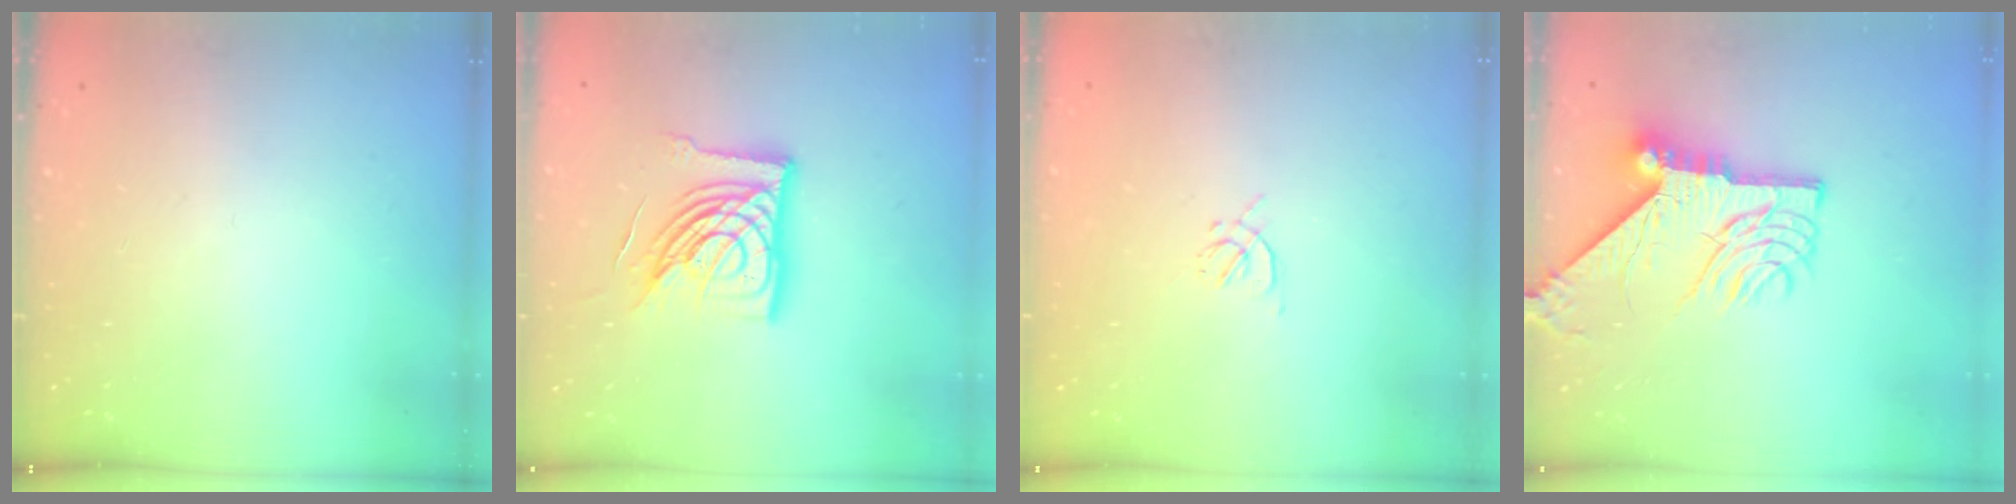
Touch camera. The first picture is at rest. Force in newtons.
{"total": 15.6, "press": 15.5, "slide": 1.2}
{"total": 1.2, "press": 1.2, "slide": 0.4}
{"total": 13.8, "press": 13.8, "slide": 1.2}